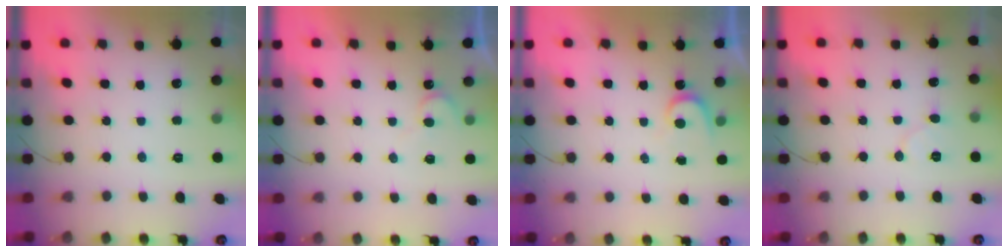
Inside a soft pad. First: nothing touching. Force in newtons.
{"total": 6.4, "press": 6.3, "slide": 0.6}
{"total": 3.4, "press": 3.3, "slide": 0.3}
{"total": 6.7, "press": 6.7, "slide": 0.6}